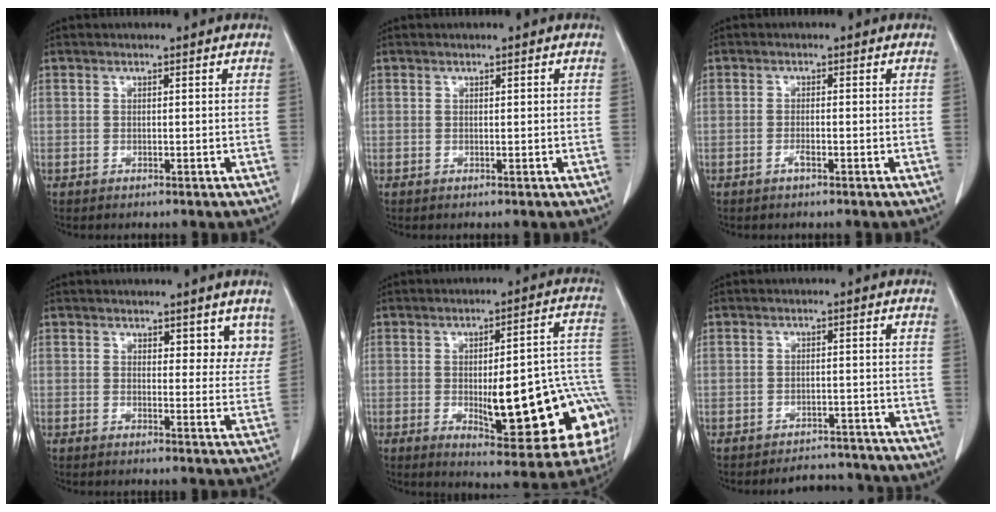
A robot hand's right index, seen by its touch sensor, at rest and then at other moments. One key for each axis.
{"total": 0.0}
{"total": 1.1, "fx": -0.7, "fy": 0.0, "fz": 0.8, "tx": -0.022, "ty": -0.001, "tz": -0.013}
{"total": 5.3, "fx": 3.8, "fy": 2.3, "fz": 2.9, "tx": -0.016, "ty": -0.013, "tz": 0.044}
{"total": 22.0, "fx": -5.0, "fy": 5.9, "fz": 20.6, "tx": -0.173, "ty": 0.027, "tz": -0.043}
{"total": 5.9, "fx": -5.6, "fy": 1.7, "fz": -0.4, "tx": 0.012, "ty": 0.011, "tz": -0.070}